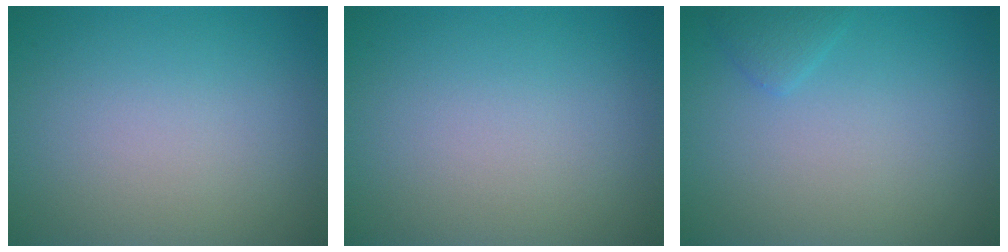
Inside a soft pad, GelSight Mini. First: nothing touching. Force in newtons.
{"total": 0.0}
{"total": 1.1, "press": 1.1, "slide": 0.1}